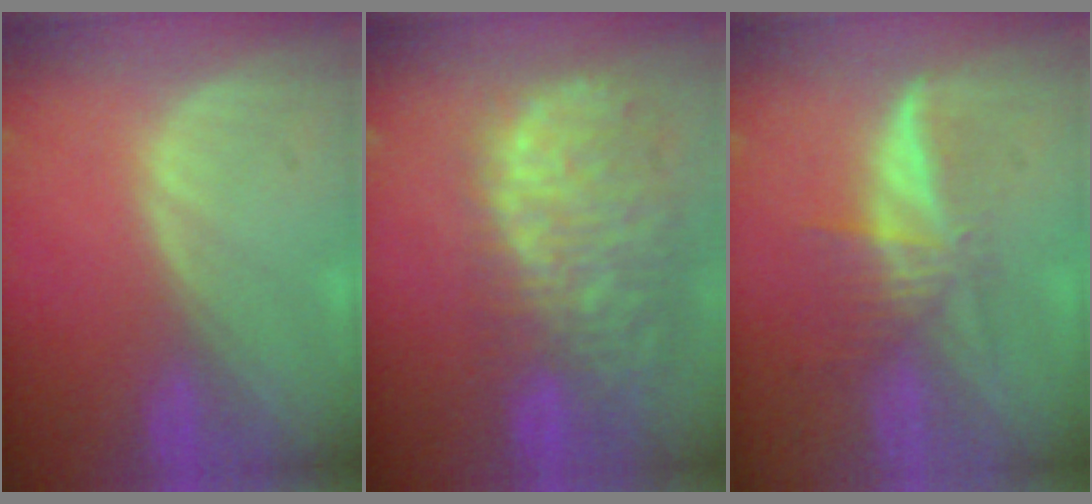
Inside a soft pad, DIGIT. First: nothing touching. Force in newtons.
{"total": 13.5, "press": 11.1, "slide": 7.6}
{"total": 5.9, "press": 5.4, "slide": 2.3}